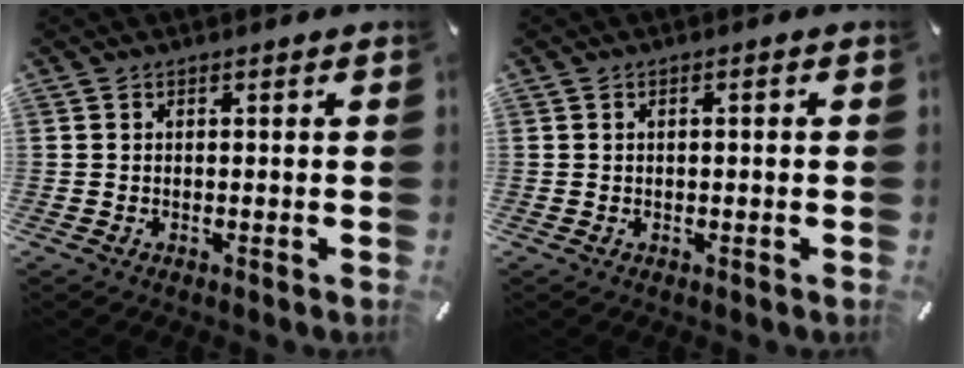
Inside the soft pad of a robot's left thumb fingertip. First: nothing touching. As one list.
[{"total": 0.9, "force": [-0.2, 0.3, 0.8], "torque": [-0.014, 0.002, -0.004]}]